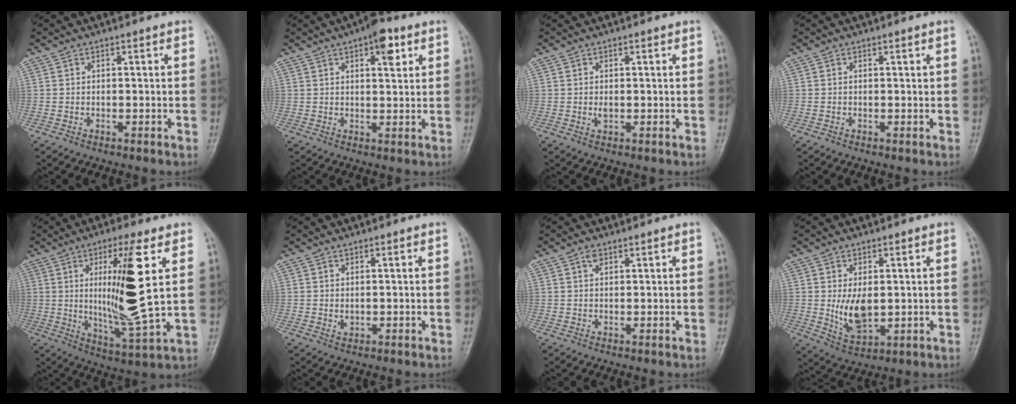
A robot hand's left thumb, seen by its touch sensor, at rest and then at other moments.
{"total": 6.2, "force": [3.1, 2.5, 4.7], "torque": [-0.048, -0.009, 0.037]}
{"total": 0.9, "force": [0.1, 0.5, 0.8], "torque": [-0.011, -0.003, 0.003]}
{"total": 0.0}
{"total": 15.4, "force": [3.4, 1.4, 15.0], "torque": [-0.277, -0.036, 0.063]}
{"total": 1.0, "force": [0.2, 0.6, 0.7], "torque": [-0.009, -0.004, 0.007]}
{"total": 1.1, "force": [0.8, 0.4, 0.7], "torque": [-0.009, 0.000, 0.014]}
{"total": 8.2, "force": [0.3, 4.6, 6.8], "torque": [-0.107, -0.020, 0.021]}